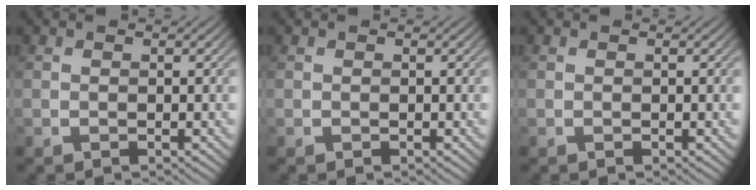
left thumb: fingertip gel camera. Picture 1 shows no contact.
{"total": 0.0}
{"total": 0.0}